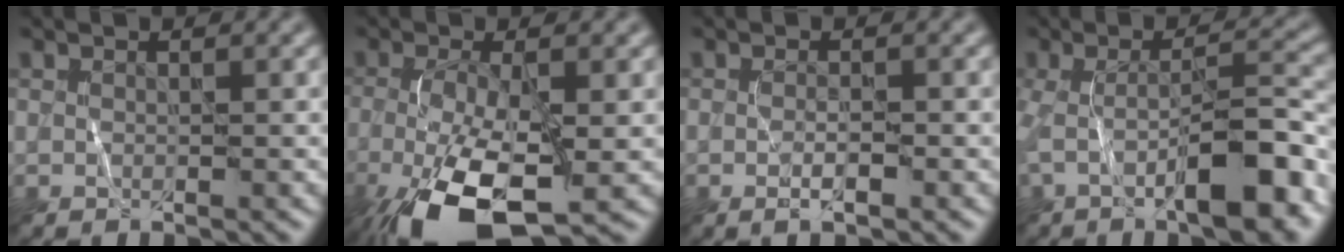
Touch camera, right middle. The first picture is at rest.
{"total": 10.2, "force": [-4.4, 3.9, 8.4], "torque": [-0.182, -0.024, -0.075]}
{"total": 1.4, "force": [-0.5, 0.3, 1.3], "torque": [-0.023, -0.002, -0.011]}
{"total": 8.8, "force": [-3.2, 2.3, 7.9], "torque": [-0.119, 0.008, -0.057]}